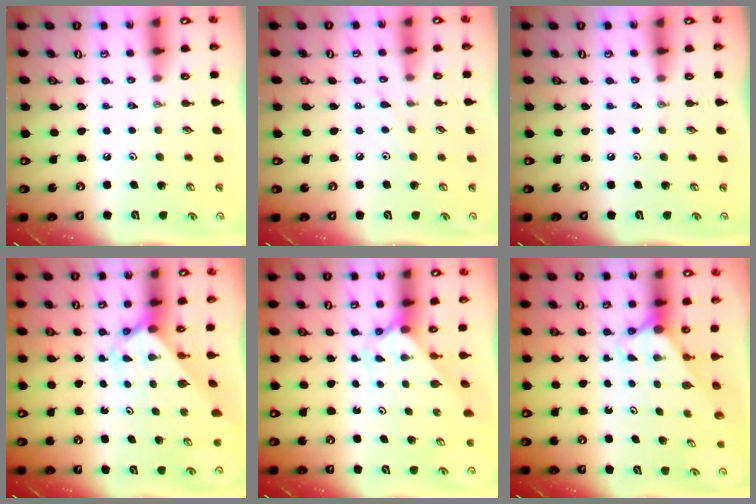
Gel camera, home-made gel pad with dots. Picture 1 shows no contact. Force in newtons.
{"total": 3.6, "press": 3.5, "slide": 0.6}
{"total": 0.0}
{"total": 2.3, "press": 2.3, "slide": 0.2}
{"total": 2.0, "press": 2.0, "slide": 0.2}
{"total": 2.9, "press": 2.9, "slide": 0.0}